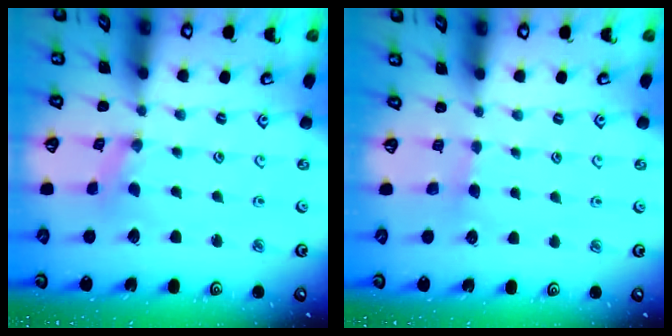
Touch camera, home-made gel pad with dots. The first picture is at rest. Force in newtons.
{"total": 2.4, "press": 2.4, "slide": 0.4}